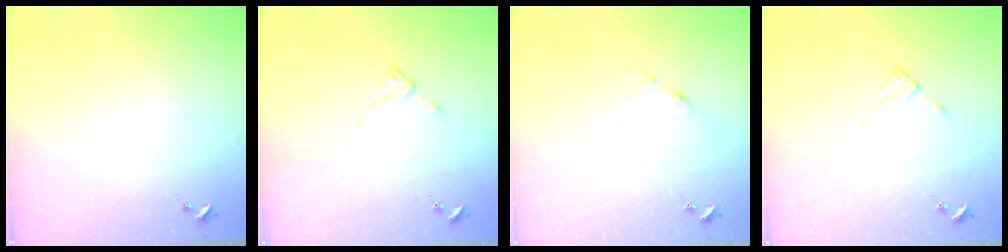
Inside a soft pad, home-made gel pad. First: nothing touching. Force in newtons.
{"total": 1.9, "press": 1.8, "slide": 0.3}
{"total": 3.8, "press": 3.8, "slide": 0.5}
{"total": 2.2, "press": 2.2, "slide": 0.4}